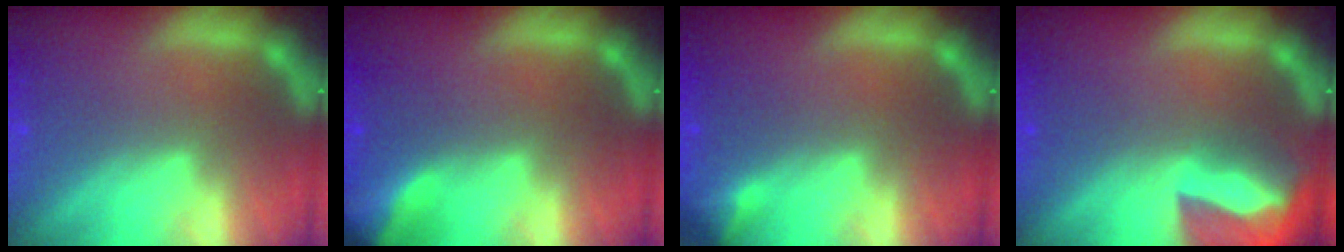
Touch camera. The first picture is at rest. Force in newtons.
{"total": 5.9}
{"total": 1.9}
{"total": 10.0}